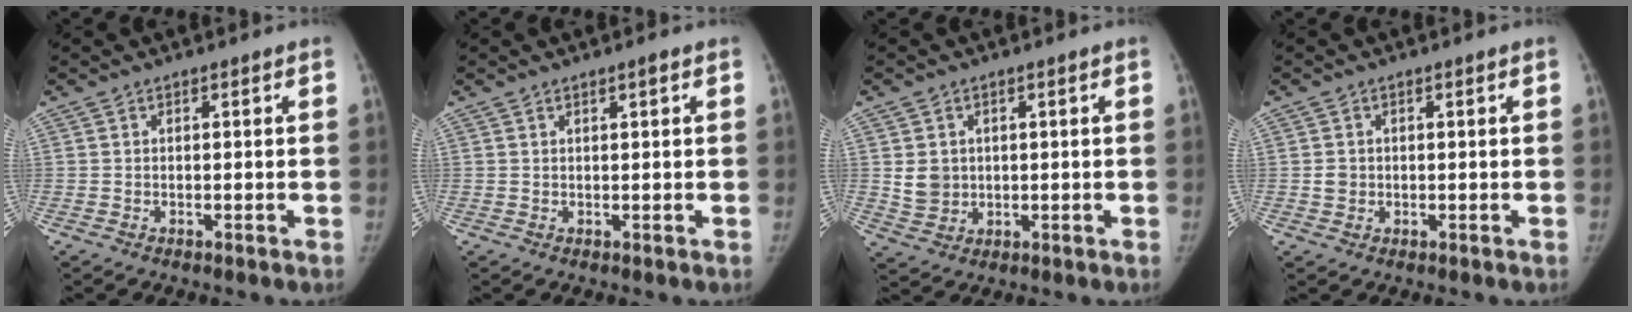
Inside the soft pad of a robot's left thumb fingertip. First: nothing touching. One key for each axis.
{"total": 1.0, "fx": 0.5, "fy": 0.2, "fz": 0.8, "tx": -0.012, "ty": 0.000, "tz": 0.008}
{"total": 4.8, "fx": 0.7, "fy": 4.2, "fz": 2.2, "tx": -0.021, "ty": -0.008, "tz": 0.025}
{"total": 1.8, "fx": 0.0, "fy": 1.7, "fz": 0.7, "tx": -0.006, "ty": 0.002, "tz": 0.003}